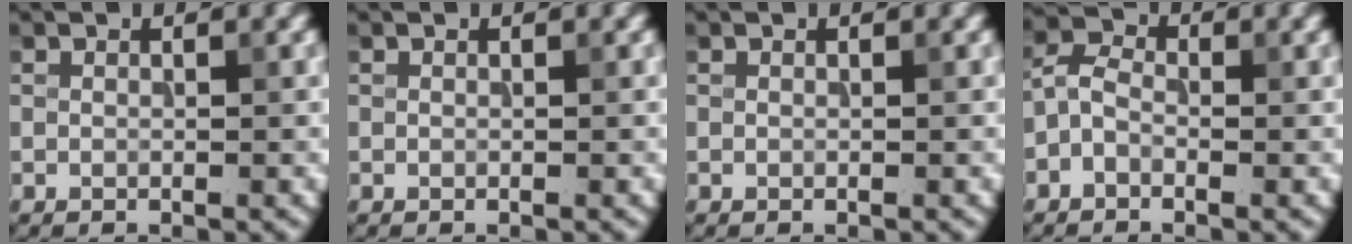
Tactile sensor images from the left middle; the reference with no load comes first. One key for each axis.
{"total": 0.0}
{"total": 0.0}
{"total": 2.2, "fx": -1.0, "fy": 1.4, "fz": 1.4, "tx": -0.027, "ty": 0.009, "tz": -0.030}